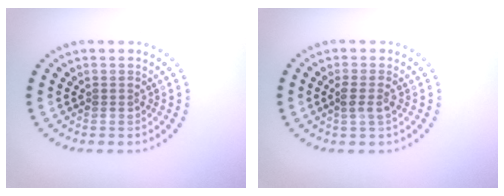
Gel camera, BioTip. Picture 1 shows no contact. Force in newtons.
{"total": 1.5, "press": 1.3, "slide": 0.8}